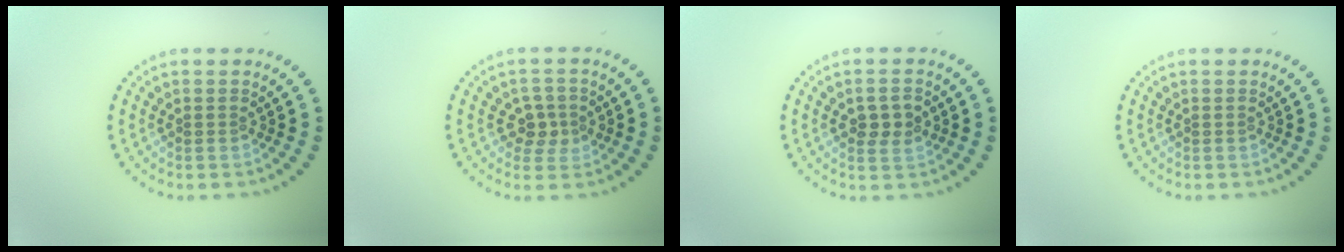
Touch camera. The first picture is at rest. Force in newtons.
{"total": 2.2, "press": 2.1, "slide": 0.7}
{"total": 2.5, "press": 2.4, "slide": 0.4}
{"total": 0.0}